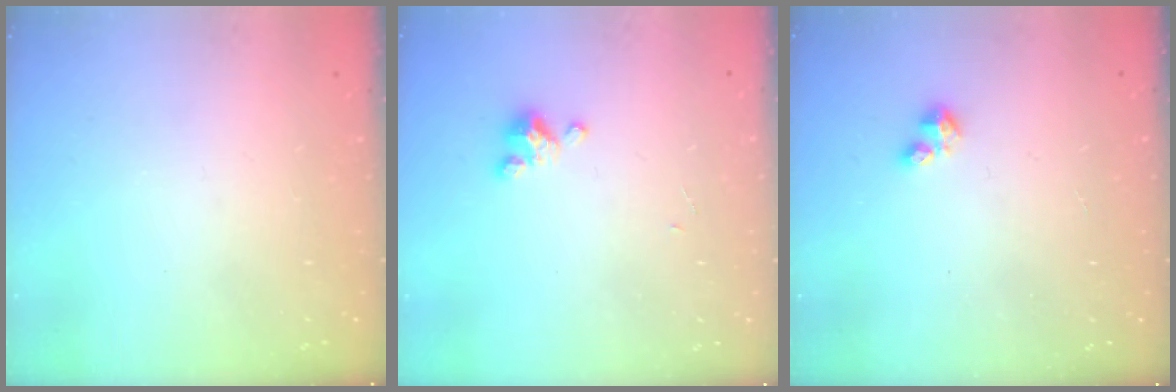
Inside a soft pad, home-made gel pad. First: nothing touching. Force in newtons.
{"total": 2.3, "press": 2.2, "slide": 0.4}
{"total": 1.6, "press": 1.6, "slide": 0.4}